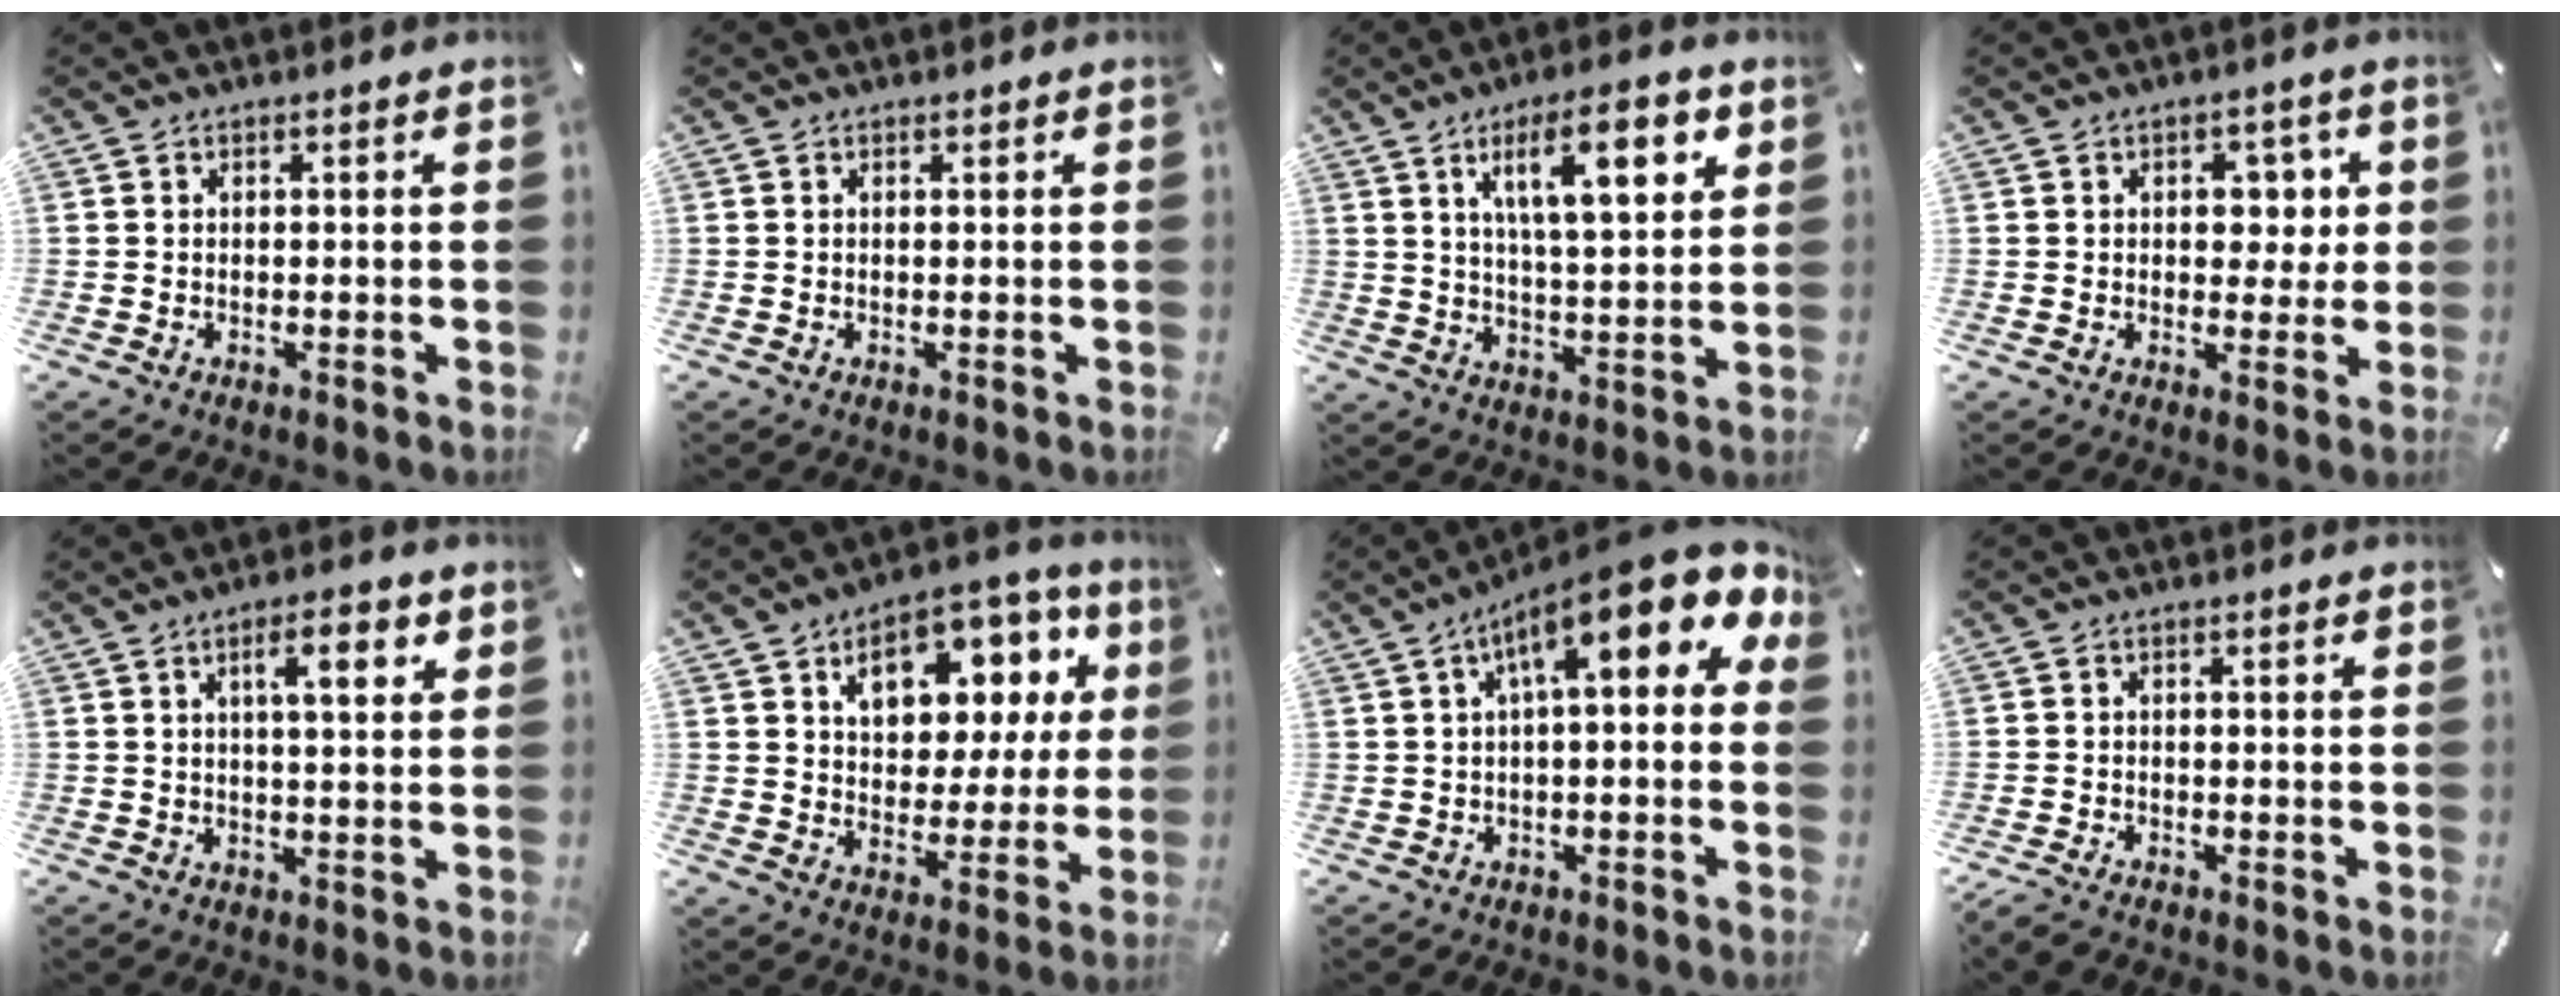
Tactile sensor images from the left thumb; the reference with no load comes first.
{"total": 0.0}
{"total": 15.5, "force": [7.4, 5.4, 12.5], "torque": [-0.197, -0.013, 0.115]}
{"total": 6.0, "force": [1.4, 4.7, 3.6], "torque": [-0.035, -0.006, 0.014]}
{"total": 7.6, "force": [3.1, 2.2, 6.5], "torque": [-0.095, -0.007, 0.042]}
{"total": 14.3, "force": [6.6, 9.6, 8.2], "torque": [-0.114, -0.034, 0.111]}
{"total": 15.4, "force": [6.9, 4.9, 12.8], "torque": [-0.200, -0.043, 0.112]}
{"total": 2.4, "force": [-2.2, 0.7, 0.7], "torque": [-0.024, 0.005, -0.047]}